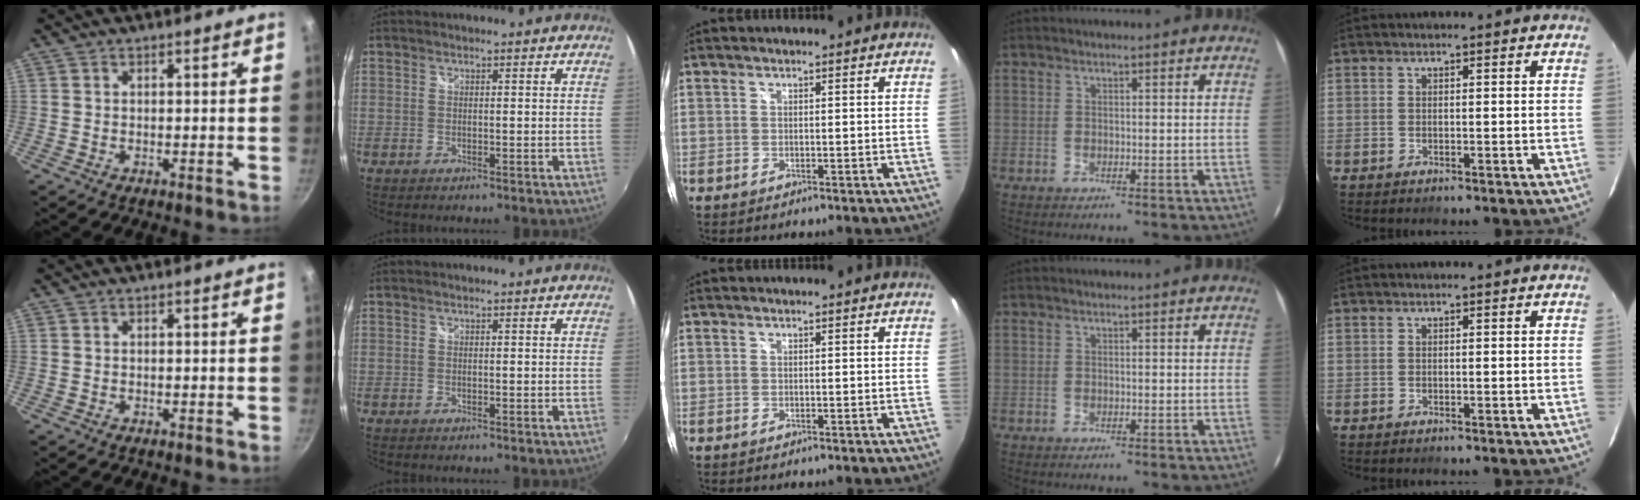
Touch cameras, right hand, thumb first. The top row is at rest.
{}